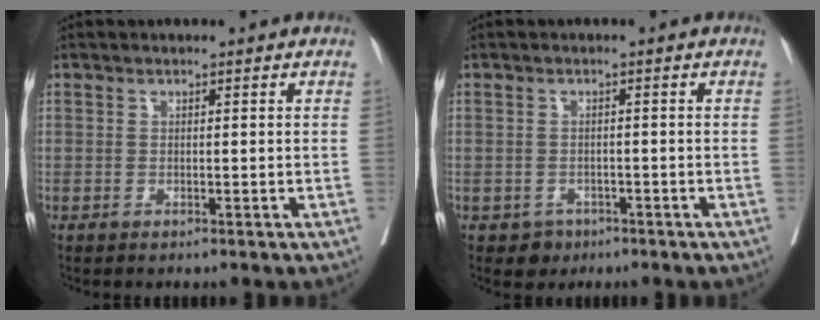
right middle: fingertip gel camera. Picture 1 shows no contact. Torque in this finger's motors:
{"motor_torque": [-0.04, -0.12, -0.01, -0.01]}